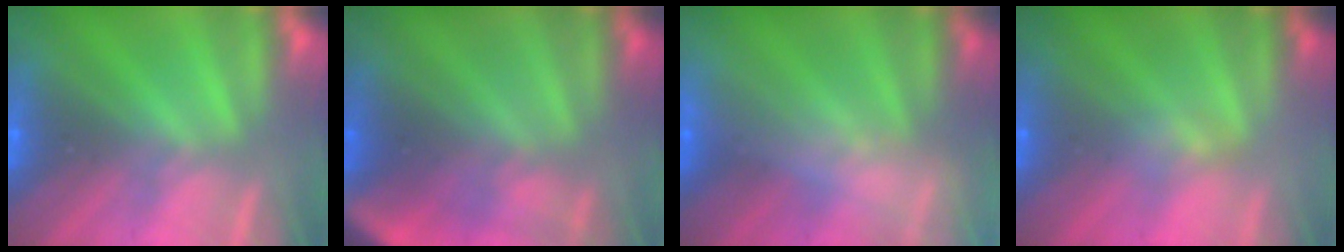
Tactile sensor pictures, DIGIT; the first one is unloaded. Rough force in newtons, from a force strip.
{"total": 4.5}
{"total": 2.5}
{"total": 2.3}